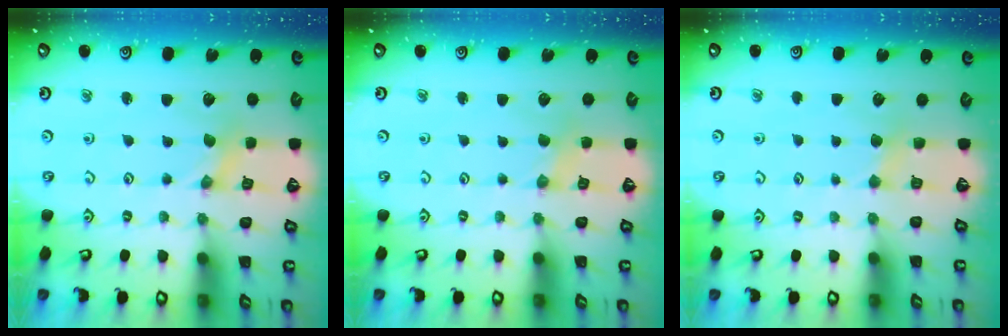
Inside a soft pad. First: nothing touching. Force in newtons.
{"total": 1.5, "press": 1.4, "slide": 0.3}
{"total": 2.9, "press": 2.9, "slide": 0.4}